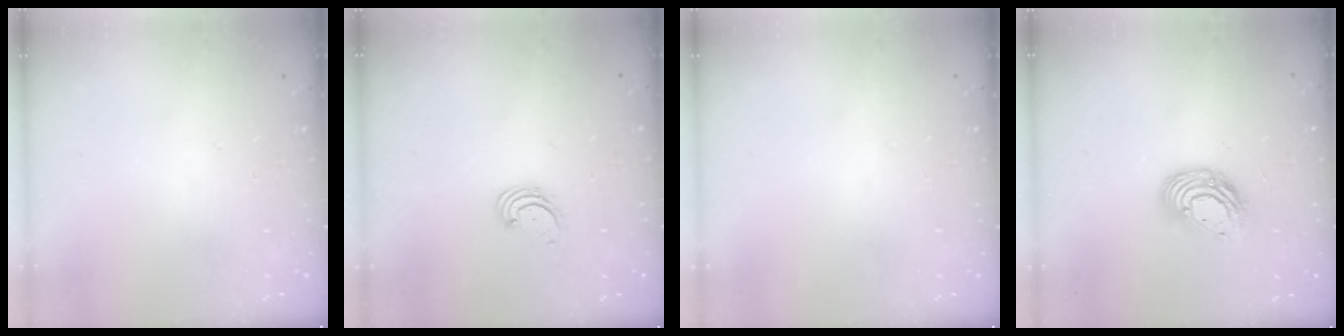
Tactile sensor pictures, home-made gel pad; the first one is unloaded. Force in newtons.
{"total": 1.7, "press": 1.7, "slide": 0.2}
{"total": 0.0}
{"total": 11.6, "press": 11.5, "slide": 1.2}